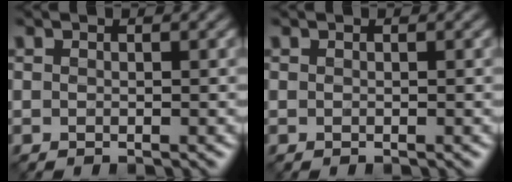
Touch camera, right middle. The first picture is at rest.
{"total": 0.0}